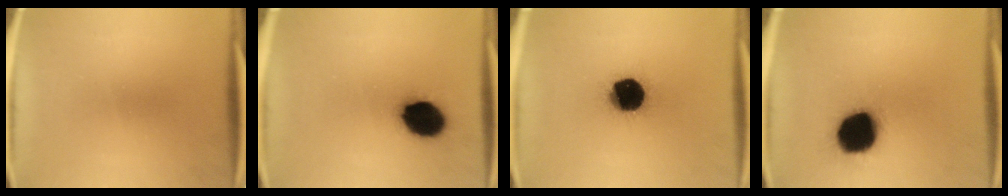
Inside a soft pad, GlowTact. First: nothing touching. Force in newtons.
{"total": 12.6}
{"total": 19.0}
{"total": 18.9}